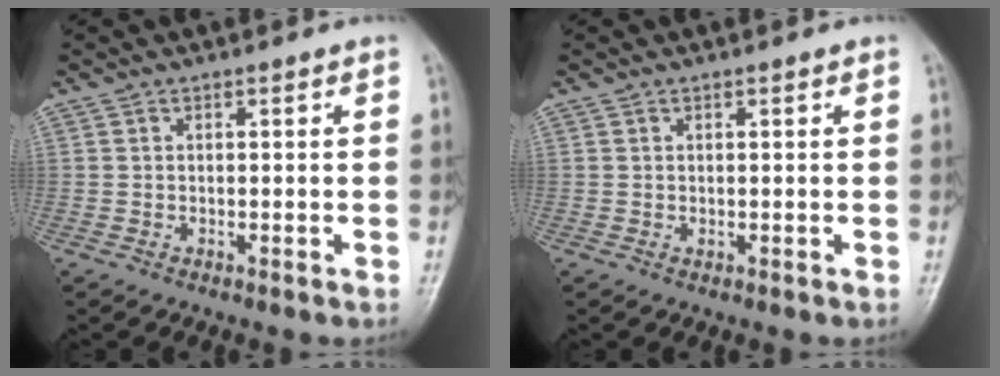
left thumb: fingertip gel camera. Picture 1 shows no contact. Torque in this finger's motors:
{"motor_torque": [-0.02, 0.07, 0.20, 0.12, -0.02]}